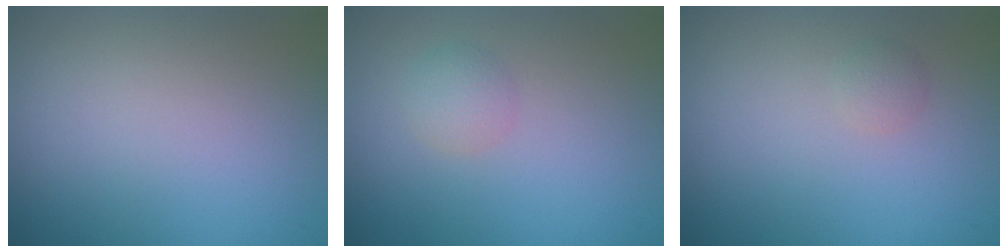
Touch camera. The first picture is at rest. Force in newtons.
{"total": 1.5, "press": 1.5, "slide": 0.1}
{"total": 0.8, "press": 0.8, "slide": 0.1}